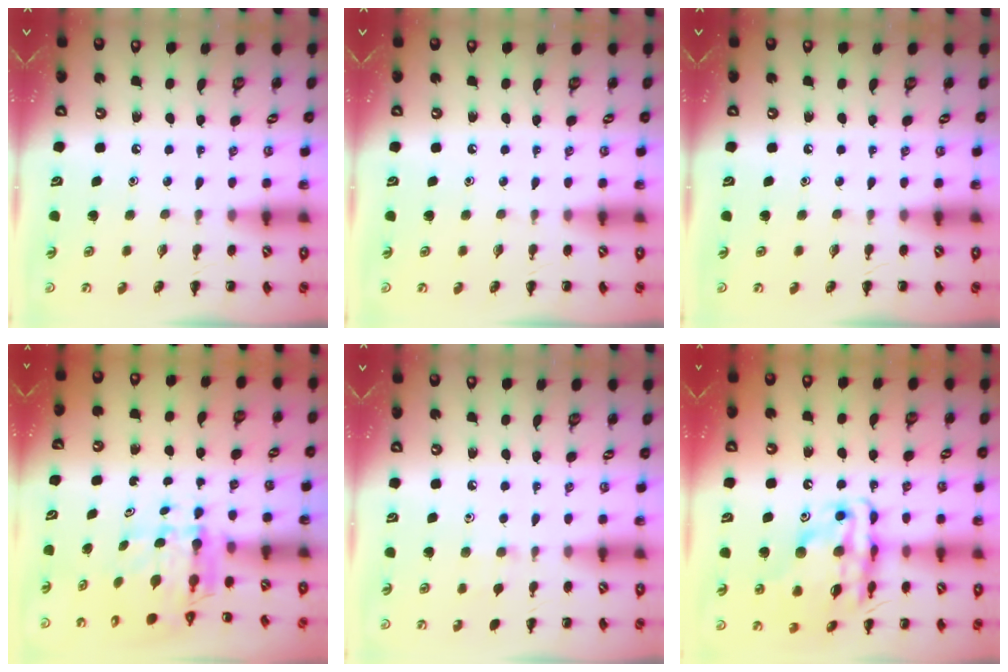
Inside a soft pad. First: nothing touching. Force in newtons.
{"total": 0.0}
{"total": 0.0}
{"total": 5.7, "press": 5.6, "slide": 1.1}
{"total": 5.8, "press": 5.4, "slide": 2.1}
{"total": 19.5, "press": 19.2, "slide": 3.6}